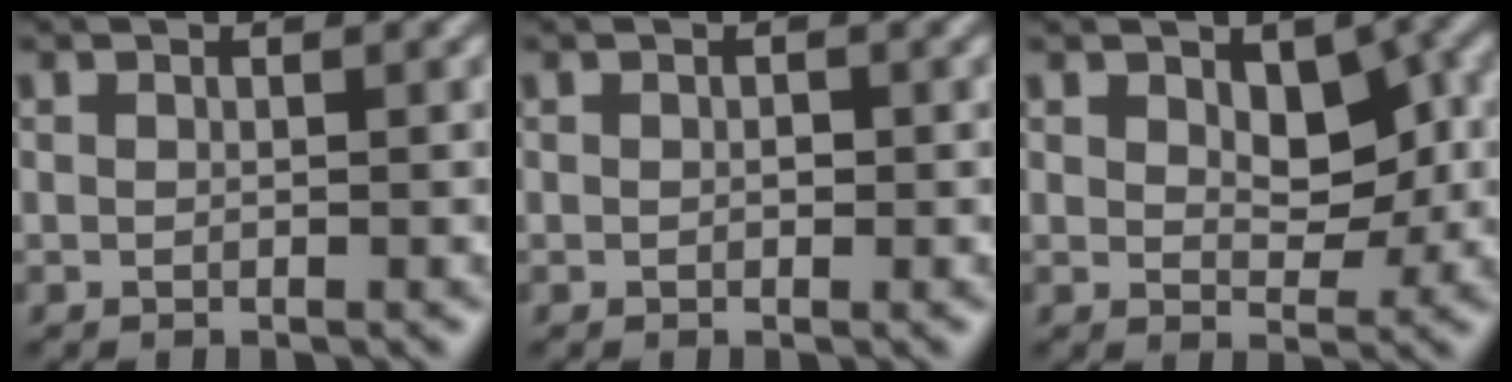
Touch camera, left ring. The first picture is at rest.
{"total": 0.5, "force": [0.0, 0.4, 0.3], "torque": [-0.003, -0.002, -0.001]}
{"total": 3.9, "force": [1.1, 2.3, 2.9], "torque": [-0.046, -0.004, 0.018]}